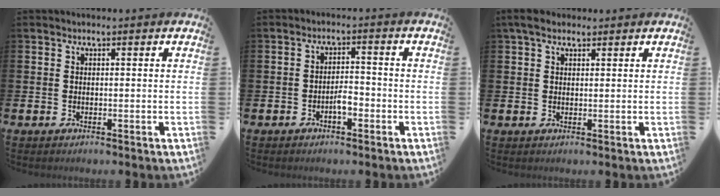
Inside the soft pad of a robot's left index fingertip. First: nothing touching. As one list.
[{"total": 2.6, "force": [-1.5, 0.9, 1.9], "torque": [-0.038, 0.007, -0.030]}, {"total": 3.0, "force": [2.1, 1.5, 1.4], "torque": [-0.013, -0.003, 0.034]}]